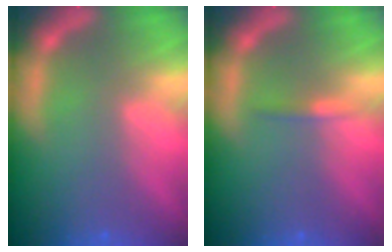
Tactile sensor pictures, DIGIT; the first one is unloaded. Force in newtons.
{"total": 0.9}